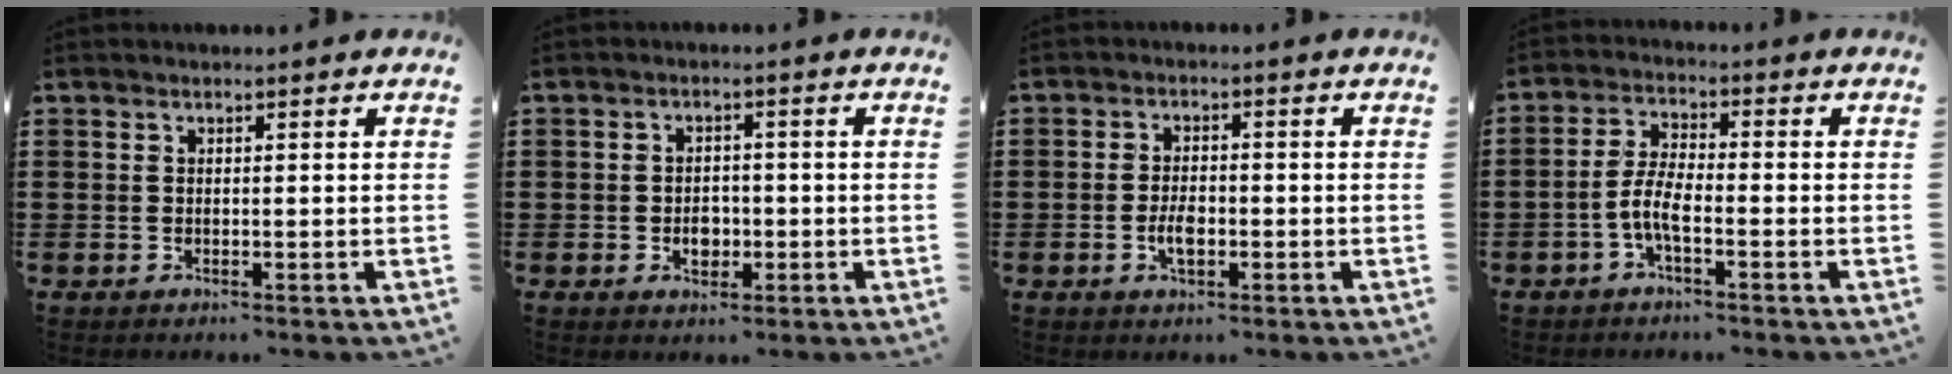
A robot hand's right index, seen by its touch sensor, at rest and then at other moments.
{"total": 2.9, "force": [-0.8, 2.3, 1.6], "torque": [-0.027, 0.002, -0.019]}
{"total": 3.5, "force": [-1.1, 1.6, 2.9], "torque": [-0.059, 0.002, -0.021]}
{"total": 5.0, "force": [-2.1, 1.4, 4.3], "torque": [-0.108, -0.008, -0.048]}